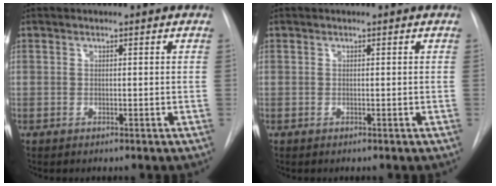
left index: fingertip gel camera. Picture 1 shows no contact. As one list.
[{"total": 0.0}]